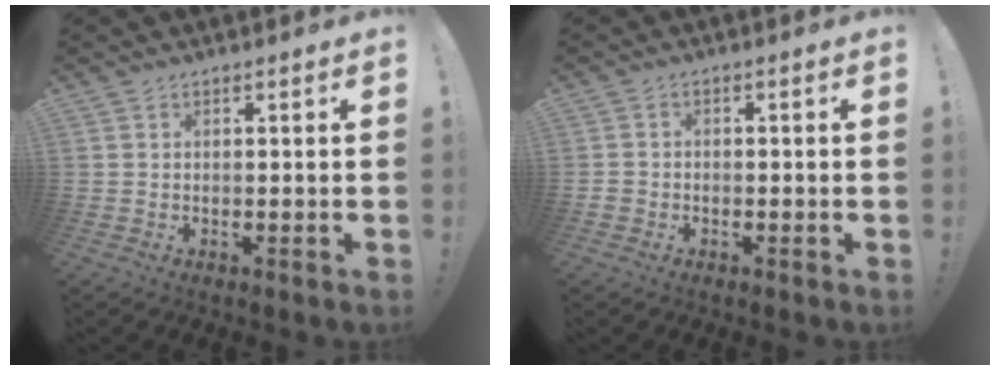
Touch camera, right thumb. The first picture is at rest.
{"total": 1.9, "force": [-1.1, 1.4, 0.6], "torque": [-0.006, 0.010, -0.020]}